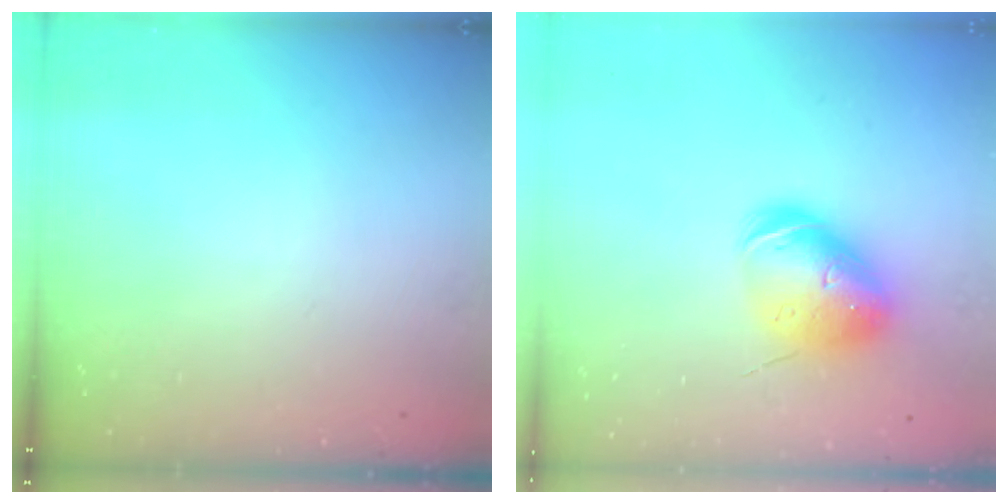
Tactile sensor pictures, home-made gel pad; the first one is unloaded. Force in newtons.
{"total": 11.9, "press": 11.7, "slide": 2.1}